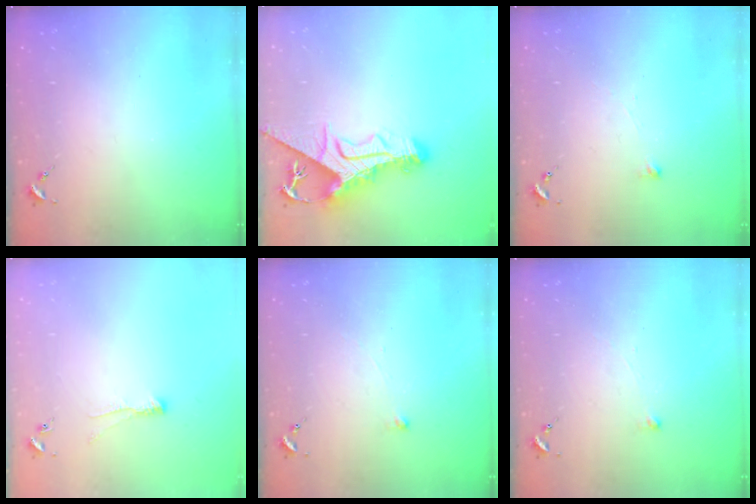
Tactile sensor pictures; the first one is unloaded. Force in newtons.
{"total": 16.2, "press": 16.1, "slide": 1.6}
{"total": 2.6, "press": 2.6, "slide": 0.1}
{"total": 5.6, "press": 5.6, "slide": 0.8}
{"total": 2.5, "press": 2.5, "slide": 0.5}
{"total": 2.5, "press": 2.5, "slide": 0.5}